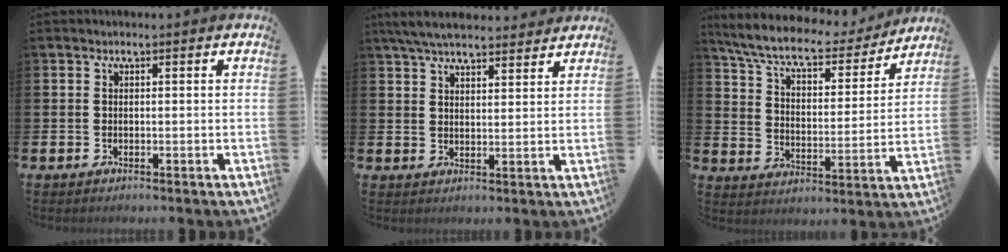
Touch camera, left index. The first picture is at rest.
{"total": 6.0, "force": [5.6, 1.2, 1.7], "torque": [-0.046, -0.017, 0.102]}
{"total": 8.0, "force": [7.2, 1.7, 3.2], "torque": [-0.097, -0.047, 0.121]}